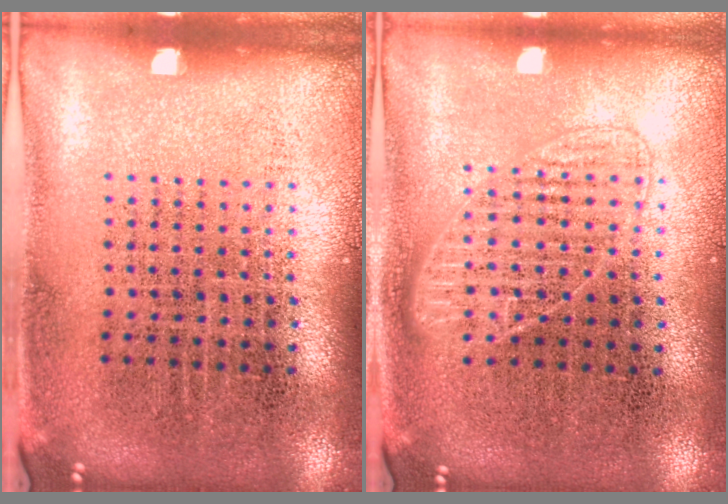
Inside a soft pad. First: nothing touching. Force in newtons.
{"total": 2.0, "press": 2.0, "slide": 0.4}